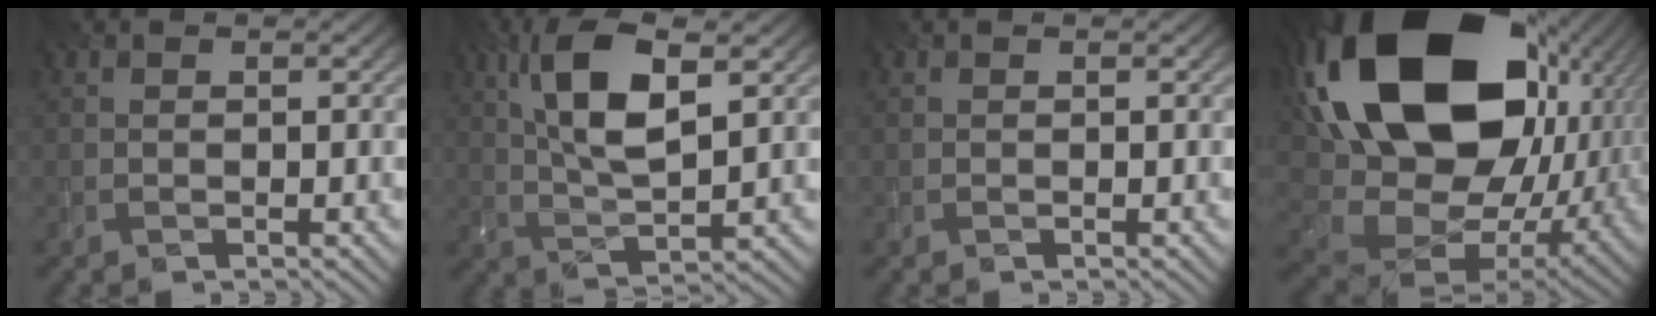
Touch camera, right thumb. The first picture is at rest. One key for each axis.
{"total": 10.0, "fx": 3.7, "fy": 3.5, "fz": 8.7, "tx": -0.183, "ty": 0.007, "tz": 0.070}
{"total": 0.0}
{"total": 22.7, "fx": 5.8, "fy": 15.4, "fz": 15.7, "tx": -0.358, "ty": -0.036, "tz": 0.138}